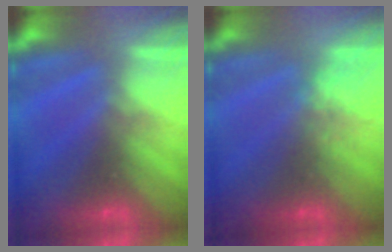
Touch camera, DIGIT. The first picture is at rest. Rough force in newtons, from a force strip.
{"total": 2.4}